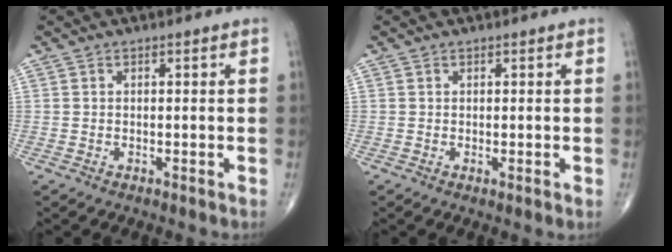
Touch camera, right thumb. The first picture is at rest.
{"total": 0.8, "force": [0.1, 0.2, 0.8], "torque": [-0.017, -0.004, 0.000]}